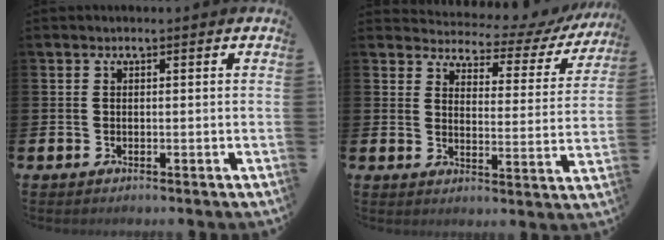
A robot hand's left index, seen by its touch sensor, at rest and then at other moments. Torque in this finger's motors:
{"motor_torque": [0.28, -0.25, 0.38, 0.02]}